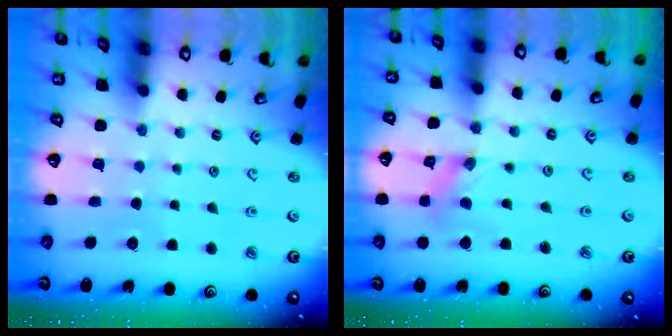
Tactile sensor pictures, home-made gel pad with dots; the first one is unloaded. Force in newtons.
{"total": 1.3, "press": 1.3, "slide": 0.2}